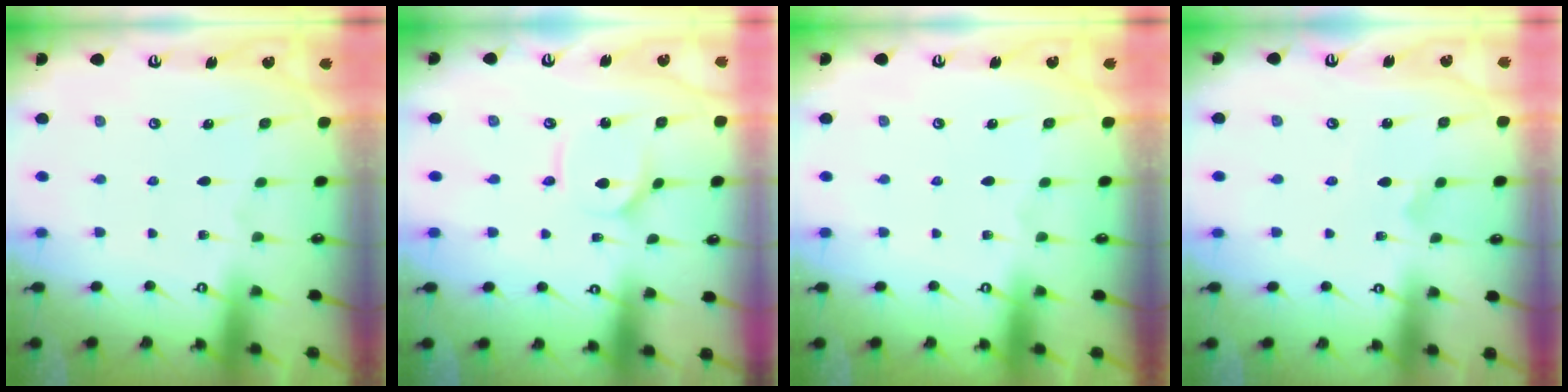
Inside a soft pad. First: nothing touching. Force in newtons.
{"total": 2.4, "press": 2.3, "slide": 0.2}
{"total": 0.0}
{"total": 1.9, "press": 1.9, "slide": 0.1}